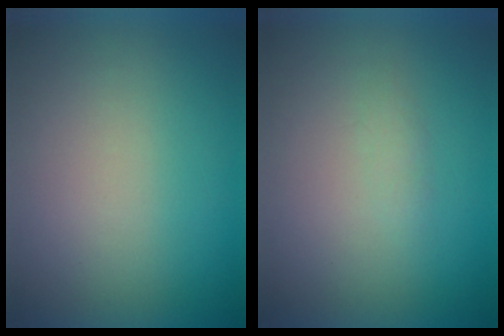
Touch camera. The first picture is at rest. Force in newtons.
{"total": 1.2}